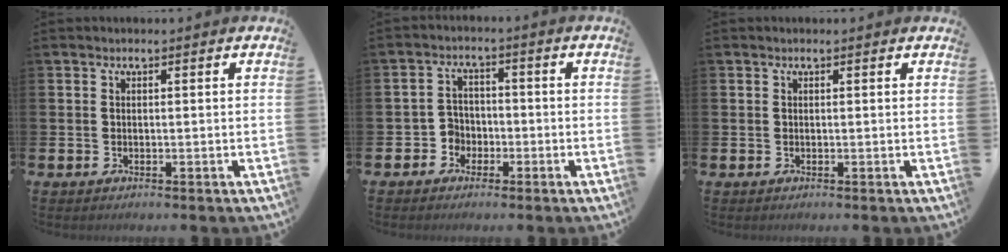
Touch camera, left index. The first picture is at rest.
{"total": 3.4, "force": [-1.8, 2.8, 0.3], "torque": [-0.024, 0.005, -0.041]}
{"total": 0.0}